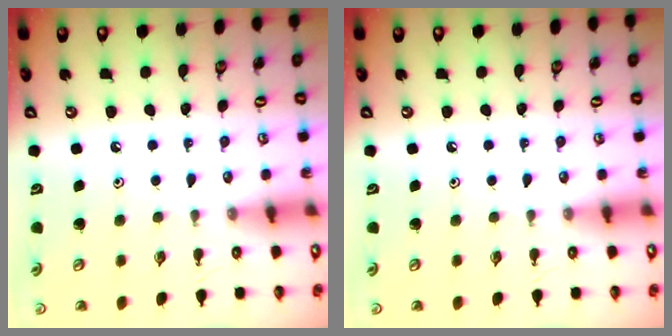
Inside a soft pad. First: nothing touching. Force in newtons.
{"total": 0.0}